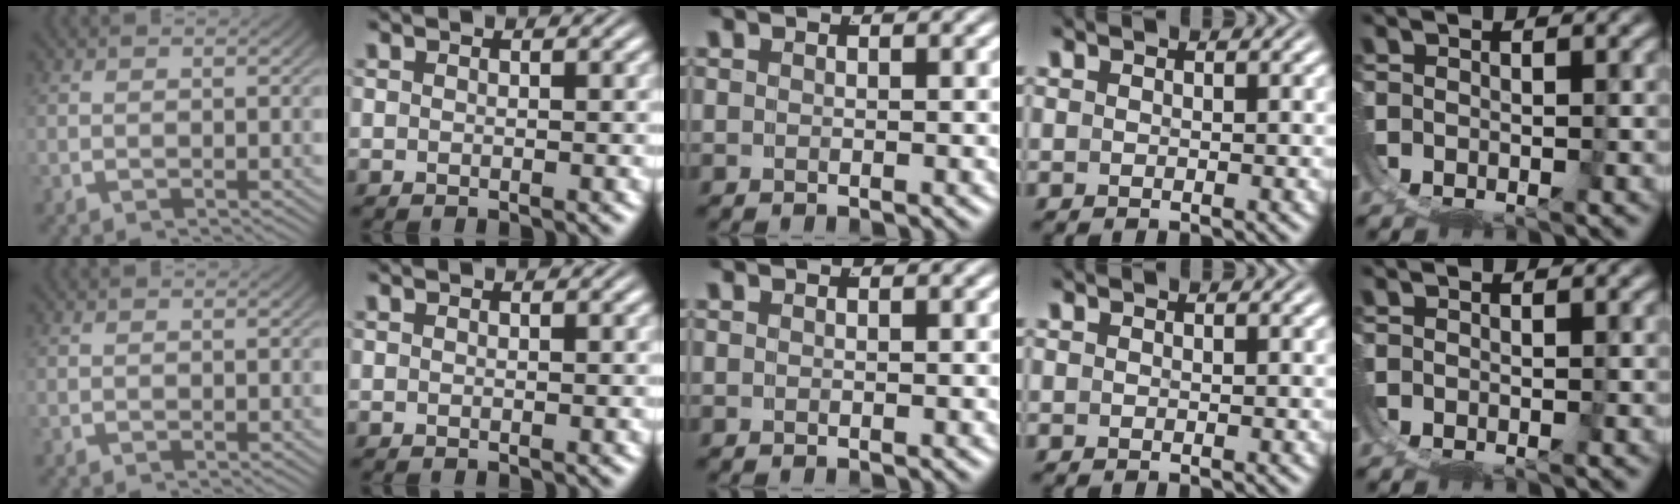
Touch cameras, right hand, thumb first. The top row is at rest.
{}